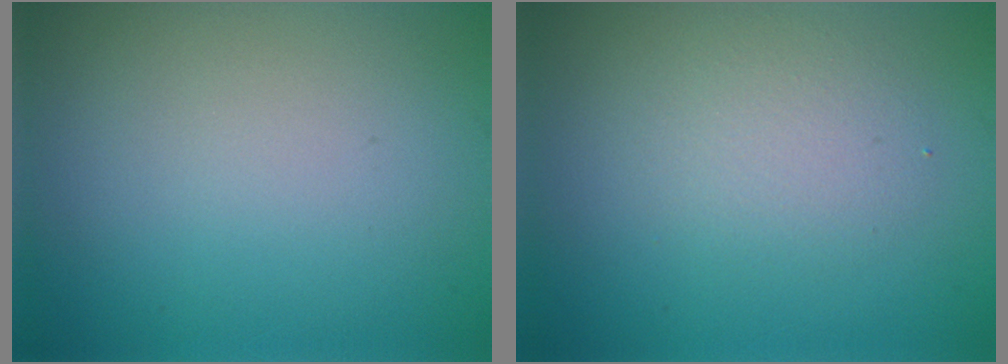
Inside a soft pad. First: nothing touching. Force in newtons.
{"total": 2.4, "press": 2.4, "slide": 0.2}